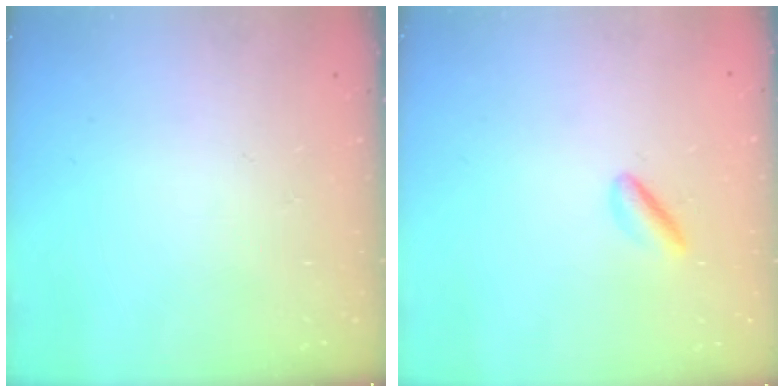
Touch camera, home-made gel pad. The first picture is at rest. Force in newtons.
{"total": 2.5, "press": 2.5, "slide": 0.6}